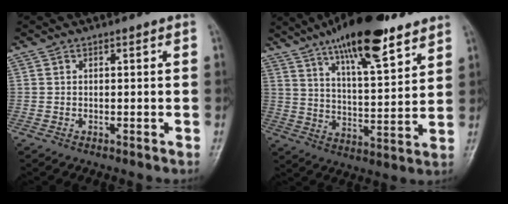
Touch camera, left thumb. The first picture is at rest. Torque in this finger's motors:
{"motor_torque": [1.01, -0.27, 1.53, -1.24, 0.27]}